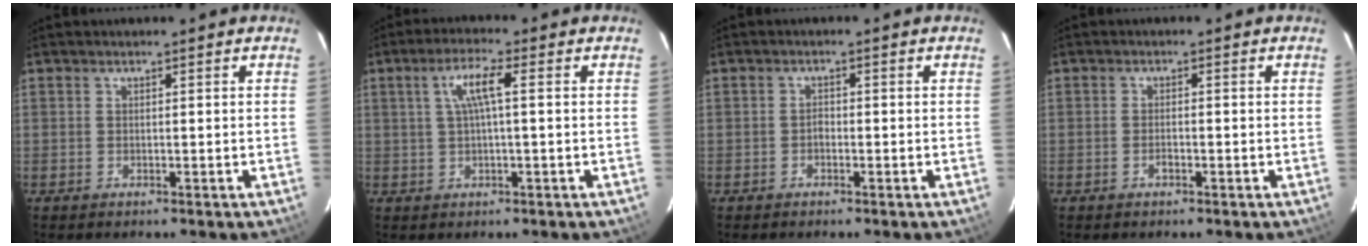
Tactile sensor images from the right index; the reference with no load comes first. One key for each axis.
{"total": 5.3, "fx": 0.9, "fy": 0.5, "fz": 5.1, "tx": -0.099, "ty": 0.008, "tz": 0.019}
{"total": 1.0, "fx": -0.6, "fy": 0.6, "fz": 0.4, "tx": -0.007, "ty": 0.005, "tz": -0.013}
{"total": 1.4, "fx": -0.8, "fy": 0.6, "fz": 1.1, "tx": -0.021, "ty": 0.002, "tz": -0.014}